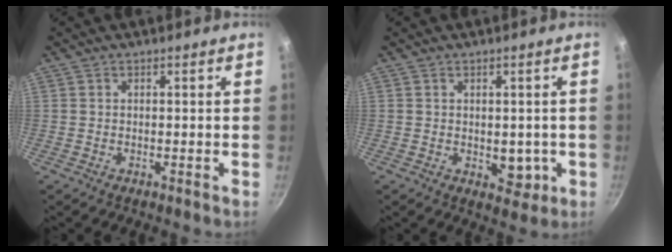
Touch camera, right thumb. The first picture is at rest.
{"total": 4.4, "force": [-0.5, 3.1, 3.1], "torque": [-0.012, 0.000, 0.000]}